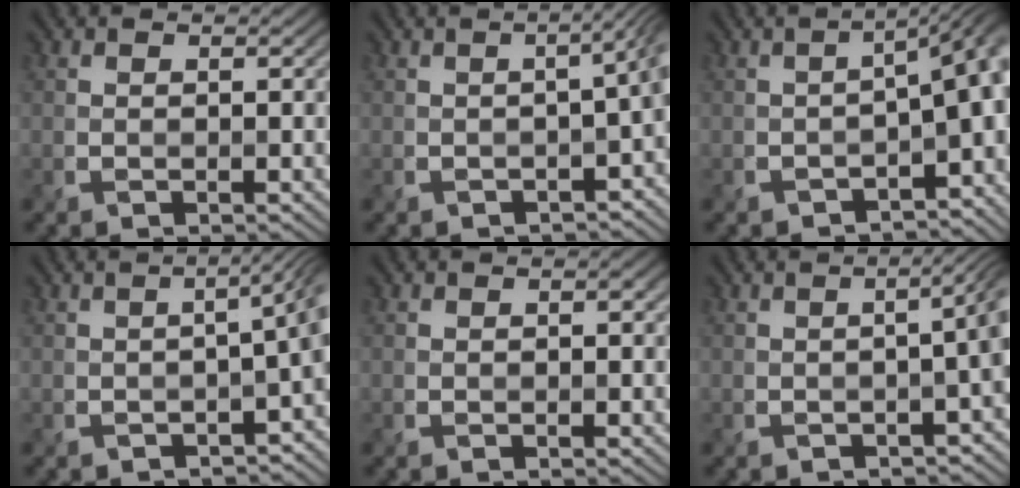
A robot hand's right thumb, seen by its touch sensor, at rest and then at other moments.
{"total": 5.4, "force": [-1.9, 1.8, 4.7], "torque": [-0.044, -0.006, -0.023]}
{"total": 8.6, "force": [-3.4, 3.1, 7.2], "torque": [-0.091, -0.014, -0.048]}
{"total": 6.3, "force": [-2.4, 2.0, 5.5], "torque": [-0.050, -0.003, -0.034]}
{"total": 0.9, "force": [0.1, 0.4, 0.8], "torque": [-0.010, 0.000, 0.000]}
{"total": 5.2, "force": [-1.3, 1.7, 4.7], "torque": [-0.034, 0.004, -0.016]}